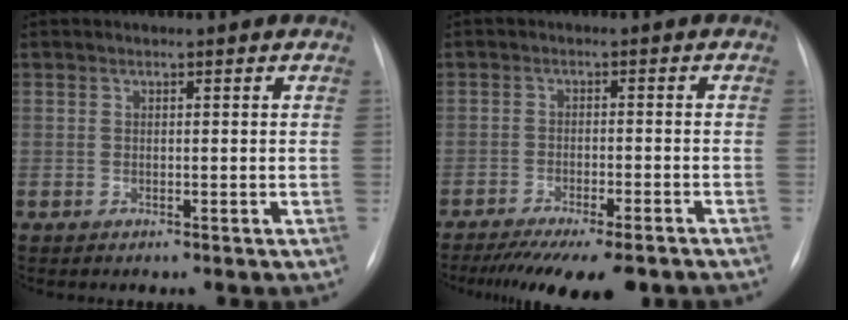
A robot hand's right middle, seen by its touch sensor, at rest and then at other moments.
{"total": 13.6, "force": [-11.1, 2.7, 7.3], "torque": [-0.107, -0.020, -0.158]}